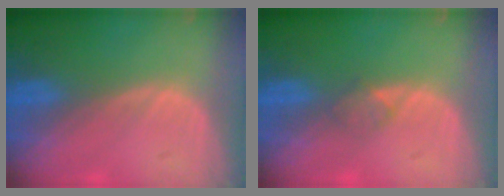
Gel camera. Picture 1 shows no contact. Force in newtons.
{"total": 1.4, "press": 1.4, "slide": 0.1}